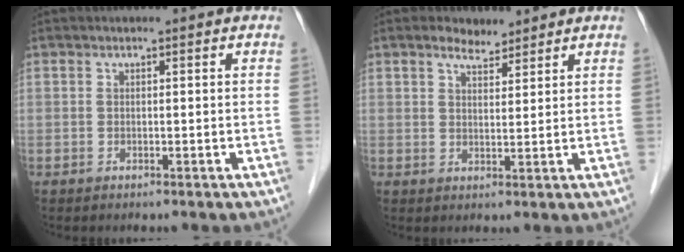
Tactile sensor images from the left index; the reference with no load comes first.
{"total": 3.0, "force": [2.5, 1.2, 1.0], "torque": [-0.025, 0.008, 0.045]}